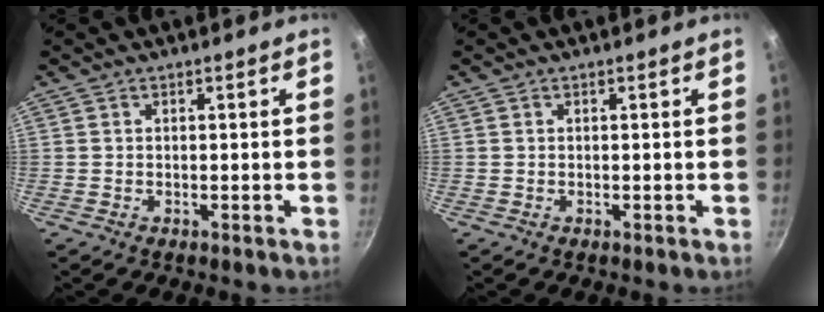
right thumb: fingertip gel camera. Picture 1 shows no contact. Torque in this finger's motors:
{"motor_torque": [0.00, 0.00, 0.00, 0.00, 0.00]}